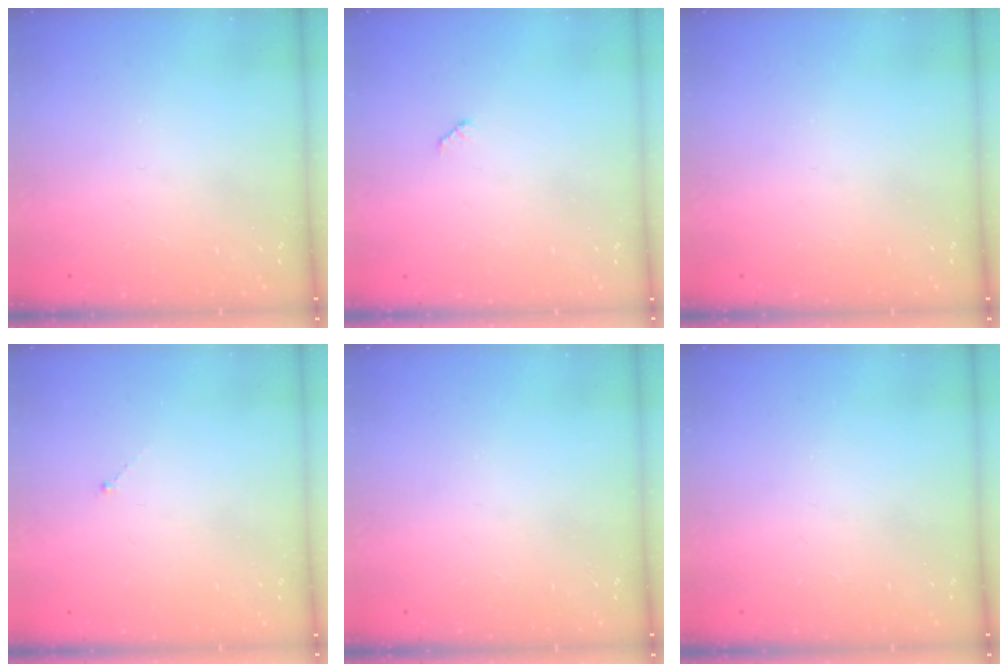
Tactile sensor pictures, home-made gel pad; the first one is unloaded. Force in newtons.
{"total": 2.5, "press": 2.4, "slide": 0.4}
{"total": 0.0}
{"total": 0.0}
{"total": 0.0}
{"total": 0.0}